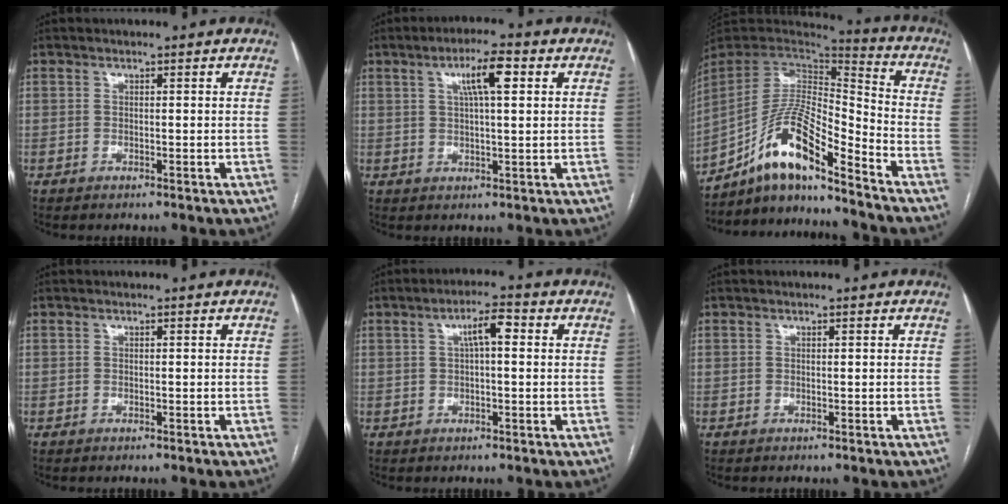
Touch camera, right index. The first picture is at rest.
{"total": 6.4, "force": [2.3, 0.9, 5.9], "torque": [-0.104, 0.012, 0.038]}
{"total": 14.5, "force": [-10.6, 1.9, 9.8], "torque": [-0.185, 0.017, -0.190]}
{"total": 0.0}
{"total": 4.5, "force": [1.0, 1.1, 4.2], "torque": [-0.074, 0.019, 0.015]}
{"total": 0.0}